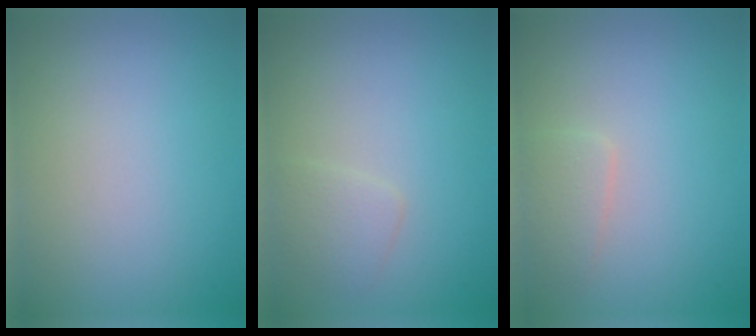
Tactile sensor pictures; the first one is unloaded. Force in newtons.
{"total": 1.7, "press": 1.7, "slide": 0.0}
{"total": 1.7, "press": 1.7, "slide": 0.1}